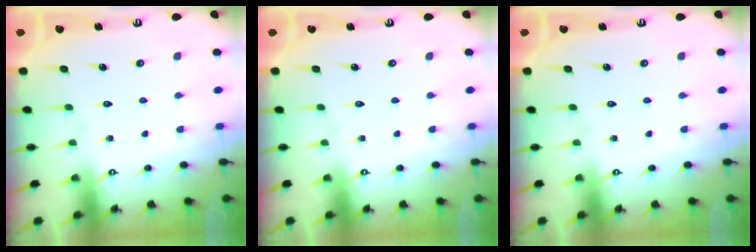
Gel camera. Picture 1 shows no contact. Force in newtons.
{"total": 0.0}
{"total": 0.0}